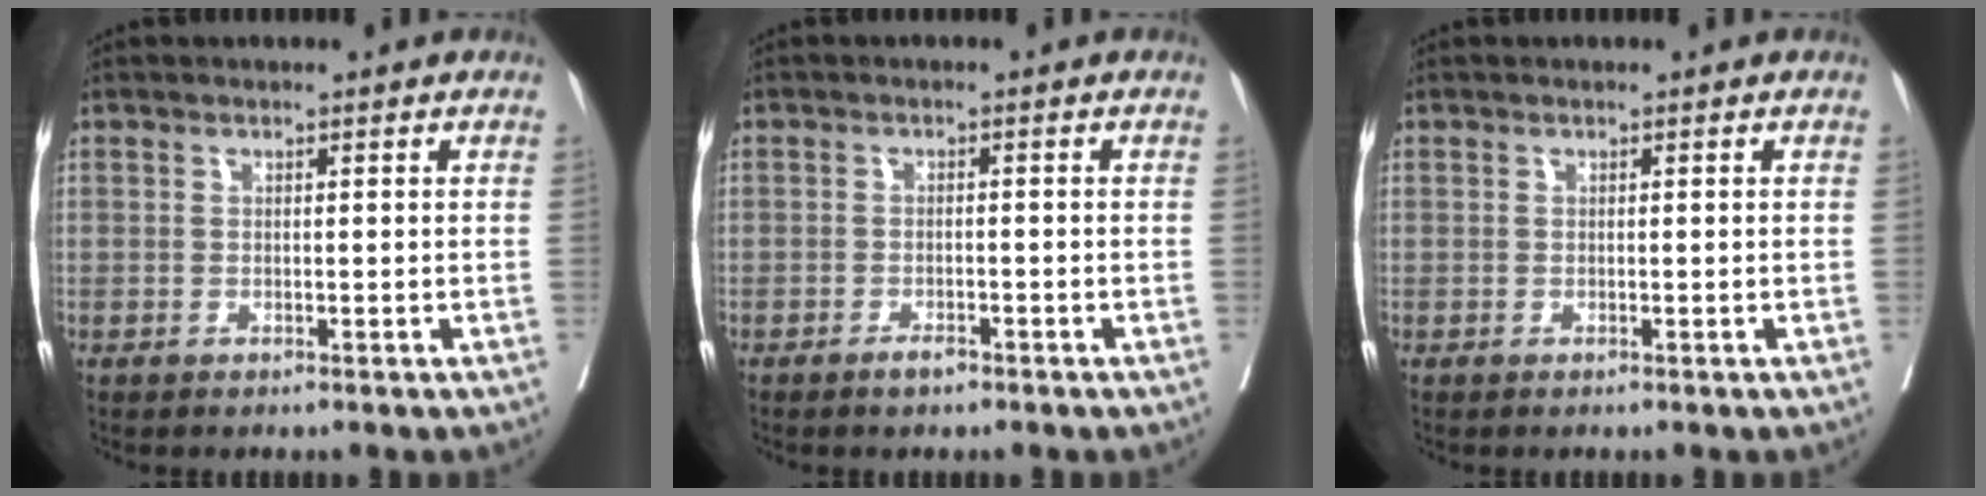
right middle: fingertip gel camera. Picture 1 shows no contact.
{"total": 1.6, "force": [-1.3, 0.5, 0.9], "torque": [-0.017, 0.000, -0.019]}
{"total": 0.0}